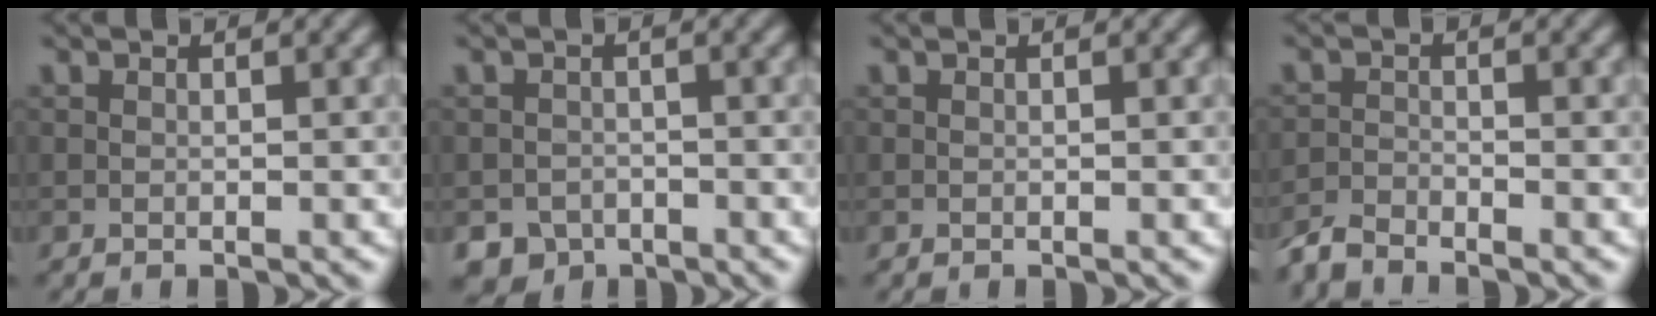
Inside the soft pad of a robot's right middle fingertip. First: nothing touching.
{"total": 3.1, "force": [-2.2, 2.2, 0.4], "torque": [0.004, -0.001, -0.038]}
{"total": 0.0}
{"total": 2.5, "force": [-2.5, 0.3, 0.4], "torque": [-0.012, -0.002, -0.058]}